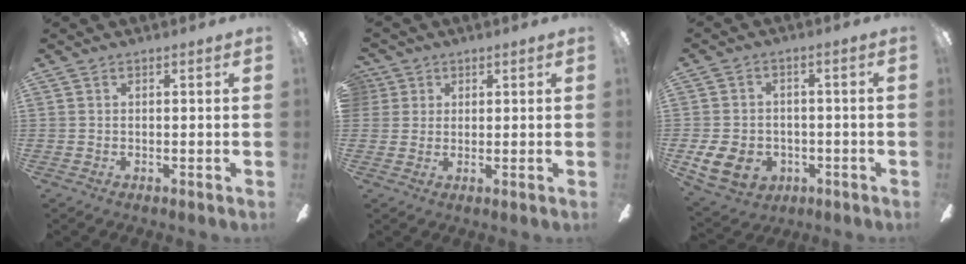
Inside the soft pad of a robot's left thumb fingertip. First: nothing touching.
{"total": 3.3, "force": [1.4, 2.9, 0.3], "torque": [-0.007, 0.007, 0.025]}
{"total": 9.4, "force": [-2.9, 7.4, 5.0], "torque": [-0.120, 0.014, -0.054]}